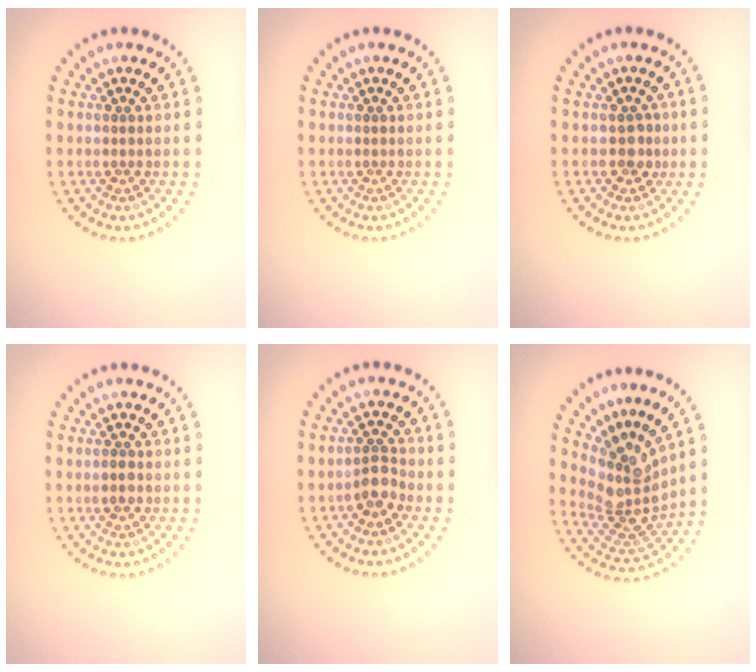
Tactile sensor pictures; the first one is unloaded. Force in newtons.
{"total": 0.0}
{"total": 1.4, "press": 1.3, "slide": 0.6}
{"total": 1.2, "press": 1.2, "slide": 0.1}
{"total": 2.0, "press": 1.7, "slide": 1.0}
{"total": 4.6, "press": 3.2, "slide": 3.3}